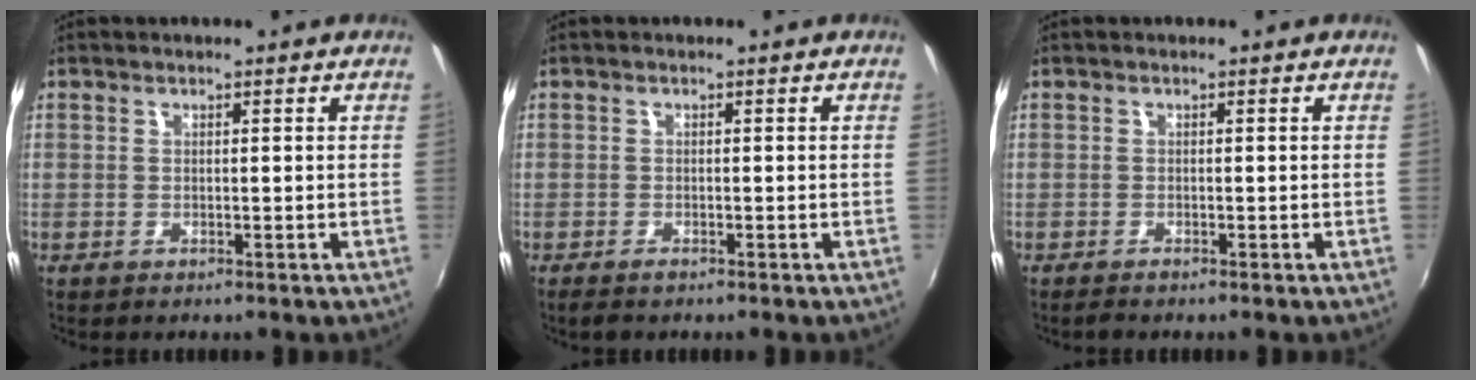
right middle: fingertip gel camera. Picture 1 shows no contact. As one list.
[{"total": 1.6, "force": [-1.3, 0.4, 0.8], "torque": [-0.017, -0.006, -0.023]}, {"total": 0.9, "force": [-0.8, 0.1, 0.3], "torque": [-0.007, -0.004, -0.016]}]